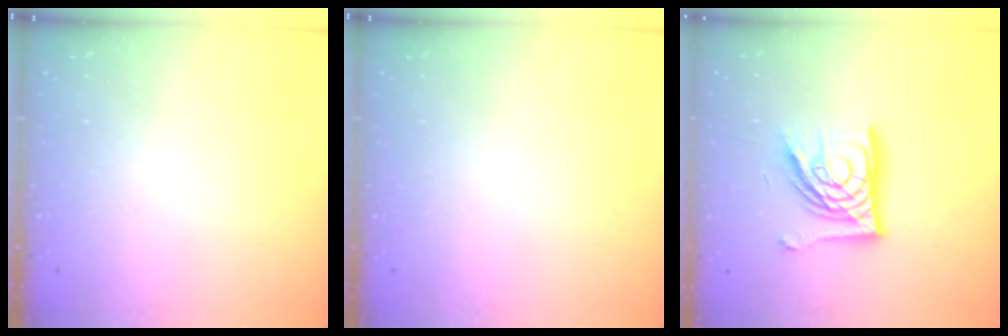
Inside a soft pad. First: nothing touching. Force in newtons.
{"total": 0.0}
{"total": 17.3, "press": 17.3, "slide": 1.7}